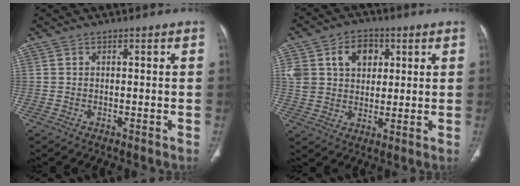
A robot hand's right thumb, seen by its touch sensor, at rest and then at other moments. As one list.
[{"total": 11.7, "force": [3.9, 8.8, 6.6], "torque": [-0.085, -0.001, 0.074]}]